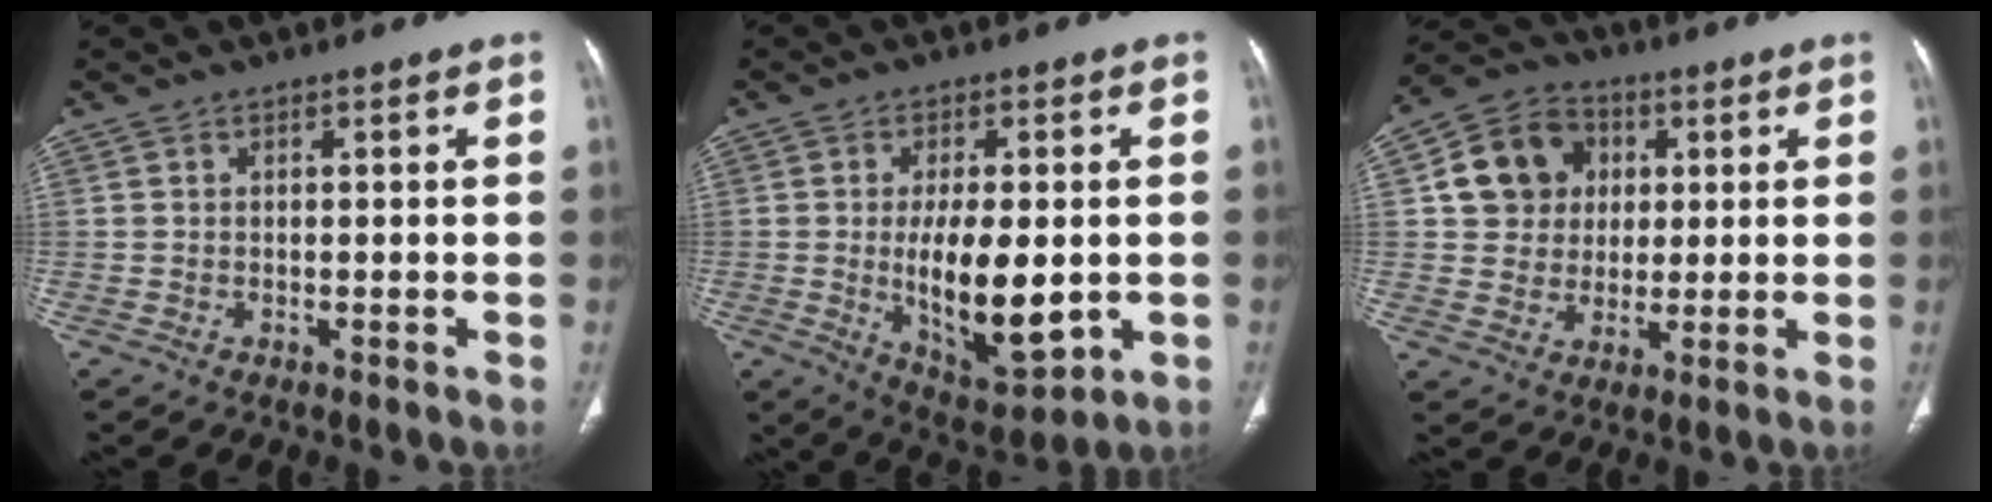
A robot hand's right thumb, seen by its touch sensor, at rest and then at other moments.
{"total": 14.5, "force": [-1.5, 6.5, 12.9], "torque": [-0.190, -0.018, -0.009]}
{"total": 12.2, "force": [2.7, 10.8, 5.1], "torque": [-0.063, 0.005, 0.042]}